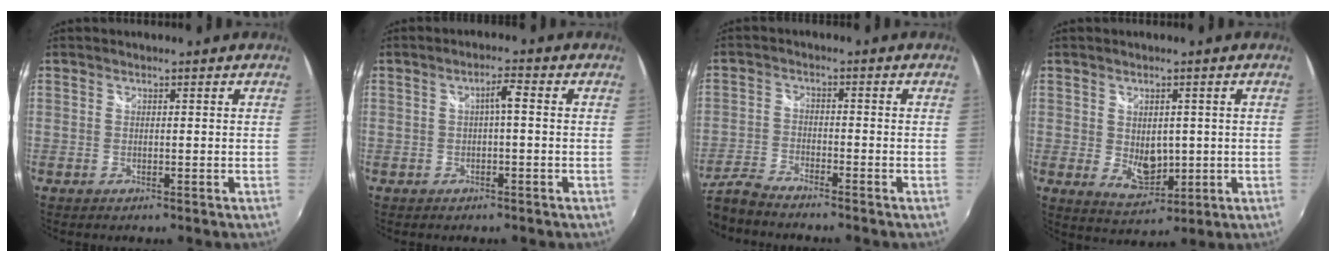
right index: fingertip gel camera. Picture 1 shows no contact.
{"total": 2.3, "force": [-0.1, -0.1, 2.3], "torque": [-0.044, 0.008, -0.001]}
{"total": 6.3, "force": [-5.7, 0.8, 2.4], "torque": [-0.065, -0.014, -0.117]}
{"total": 6.0, "force": [0.1, 4.3, 4.2], "torque": [-0.068, -0.007, 0.016]}